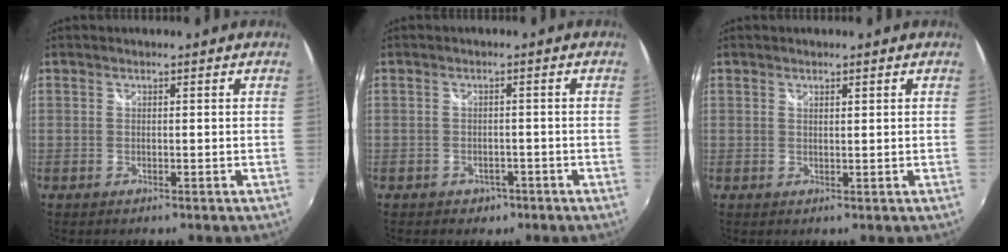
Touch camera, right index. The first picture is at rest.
{"total": 3.4, "force": [-2.0, 2.6, 0.9], "torque": [-0.024, -0.002, -0.026]}
{"total": 0.8, "force": [0.6, 0.2, 0.4], "torque": [-0.006, 0.000, 0.011]}